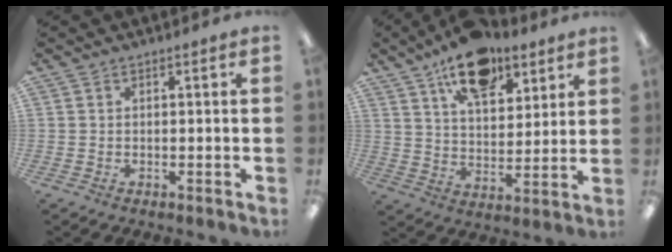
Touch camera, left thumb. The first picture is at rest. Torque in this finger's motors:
{"motor_torque": [1.64, 1.66, 1.57, -1.20, 0.16]}